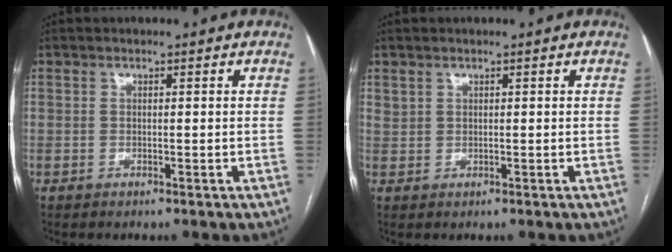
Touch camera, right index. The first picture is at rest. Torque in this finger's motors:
{"motor_torque": [-0.10, 0.03, -0.03, 0.00]}